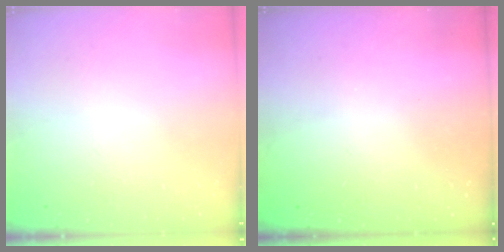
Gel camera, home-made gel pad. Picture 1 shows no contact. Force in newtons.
{"total": 3.1, "press": 3.1, "slide": 0.1}